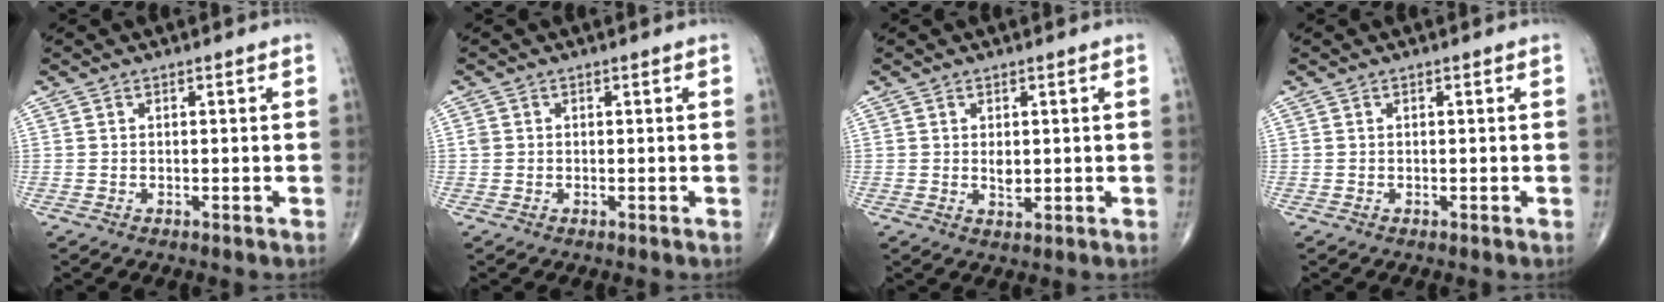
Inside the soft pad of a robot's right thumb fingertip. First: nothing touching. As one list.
[{"total": 1.1, "force": [0.1, 1.0, 0.4], "torque": [-0.004, 0.002, 0.003]}, {"total": 2.4, "force": [0.3, 1.4, 1.9], "torque": [-0.027, -0.006, 0.009]}, {"total": 0.0}]